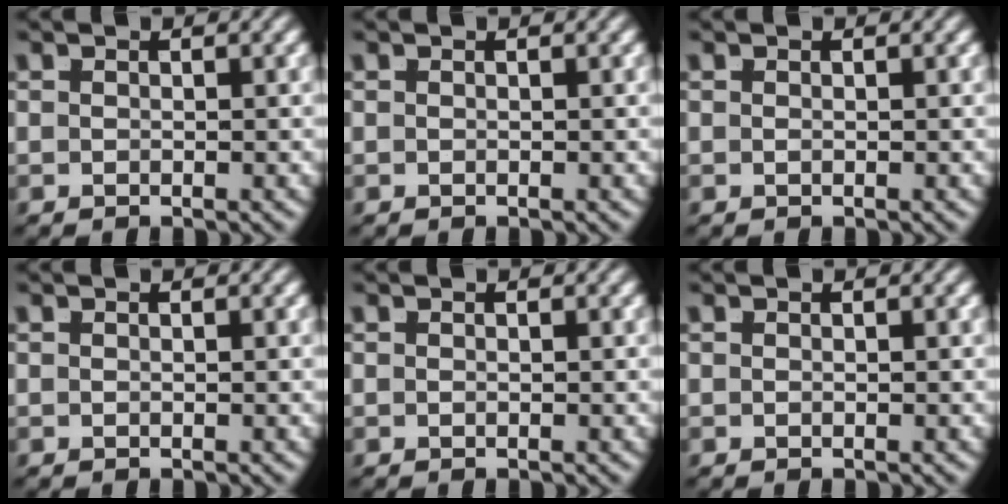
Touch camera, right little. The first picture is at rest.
{"total": 0.0}
{"total": 0.0}
{"total": 0.0}
{"total": 0.0}
{"total": 0.0}